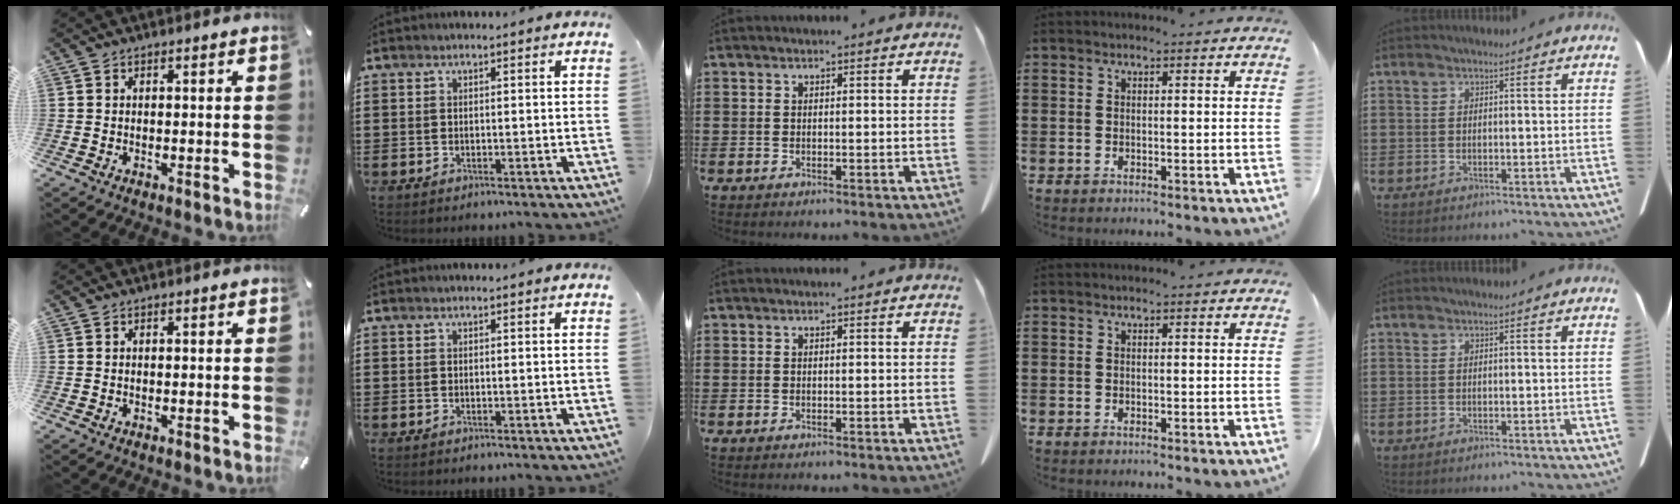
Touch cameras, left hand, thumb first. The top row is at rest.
{}